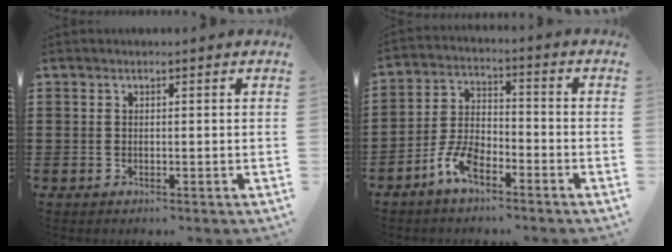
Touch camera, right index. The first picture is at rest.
{"total": 6.4, "force": [-4.2, 2.8, 4.0], "torque": [-0.101, 0.007, -0.085]}